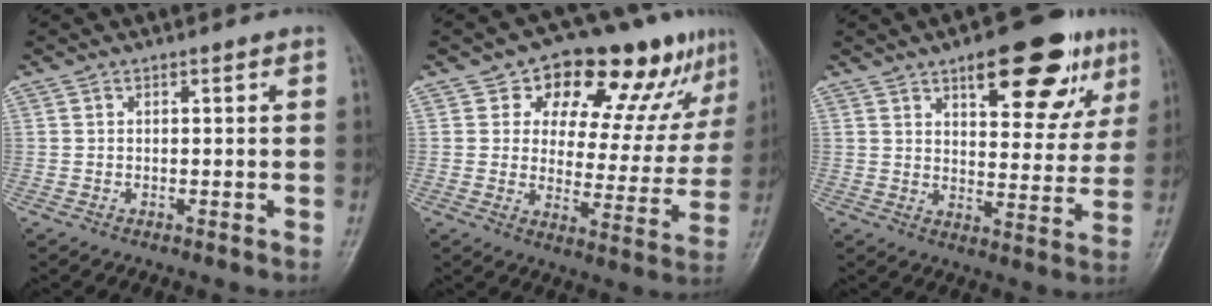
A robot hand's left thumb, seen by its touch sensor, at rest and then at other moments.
{"total": 17.4, "force": [10.4, 8.9, 10.7], "torque": [-0.080, -0.030, 0.146]}
{"total": 16.6, "force": [9.1, 6.9, 12.0], "torque": [-0.115, -0.037, 0.126]}